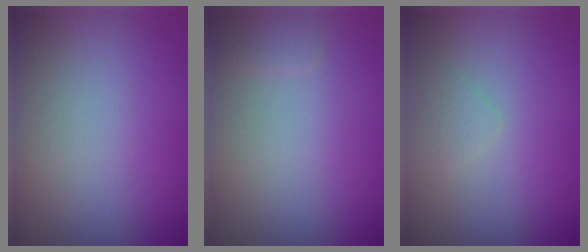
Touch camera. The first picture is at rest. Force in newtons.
{"total": 0.8, "press": 0.8, "slide": 0.1}
{"total": 1.1, "press": 1.1, "slide": 0.1}